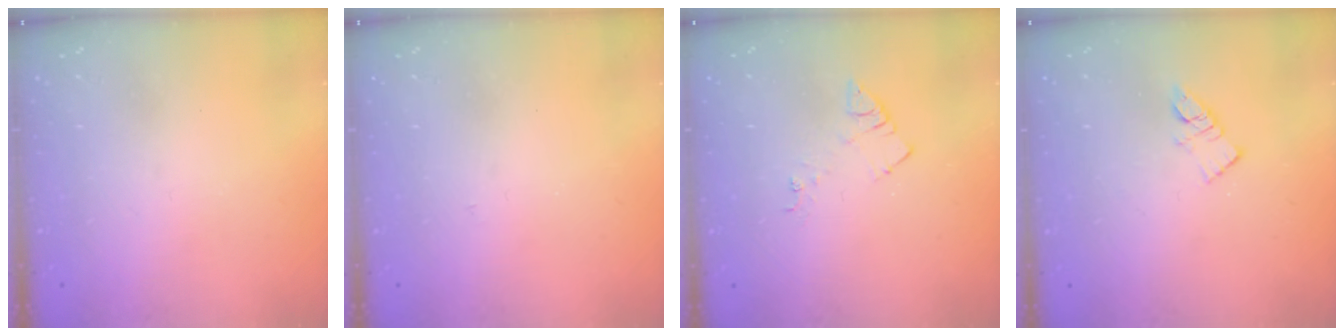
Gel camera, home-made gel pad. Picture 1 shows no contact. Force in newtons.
{"total": 2.7, "press": 2.7, "slide": 0.3}
{"total": 6.2, "press": 6.2, "slide": 0.6}
{"total": 5.7, "press": 5.7, "slide": 0.2}